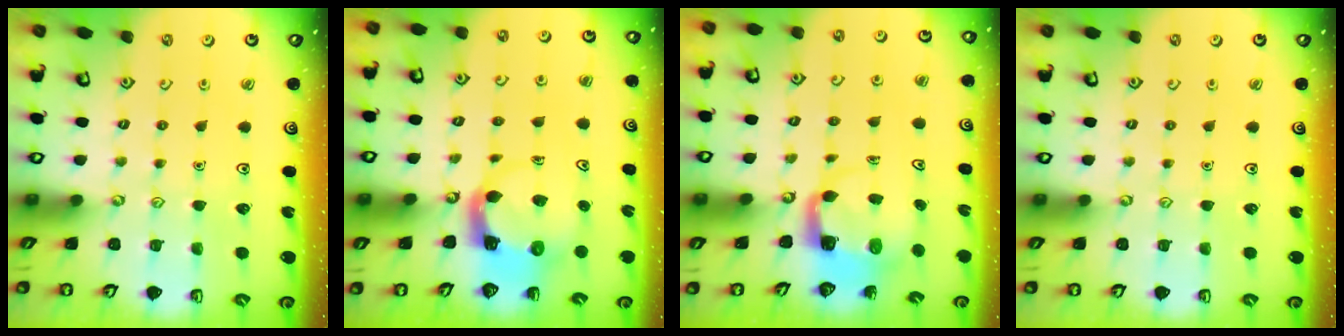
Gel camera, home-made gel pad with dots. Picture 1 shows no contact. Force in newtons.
{"total": 4.0, "press": 4.0, "slide": 0.5}
{"total": 4.0, "press": 4.0, "slide": 0.4}
{"total": 0.0}